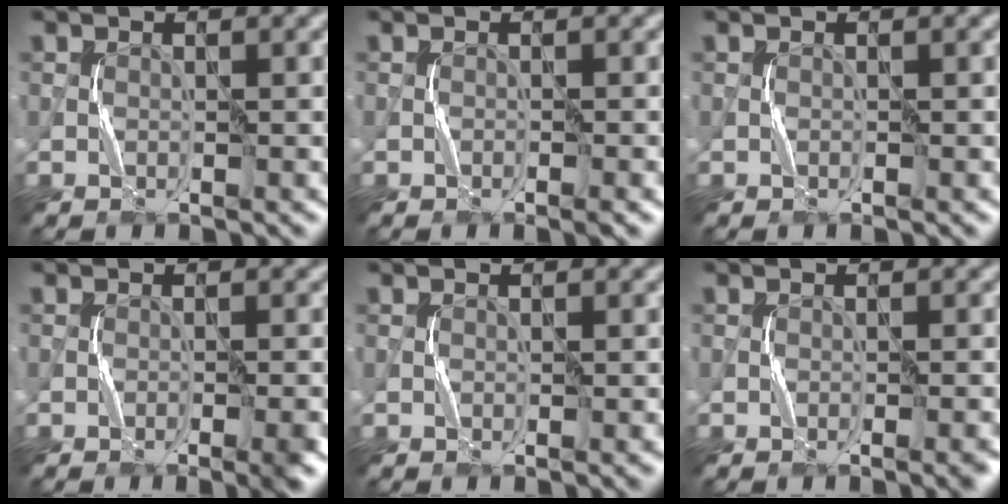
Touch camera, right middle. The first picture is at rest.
{"total": 0.9, "force": [-0.6, 0.1, 0.7], "torque": [-0.010, 0.001, -0.011]}
{"total": 0.0}
{"total": 2.4, "force": [-1.4, 0.4, 1.9], "torque": [-0.025, 0.003, -0.026]}
{"total": 0.5, "force": [-0.3, 0.1, 0.4], "torque": [-0.005, 0.002, -0.003]}
{"total": 1.4, "force": [-0.7, 0.2, 1.2], "torque": [-0.010, 0.005, -0.011]}